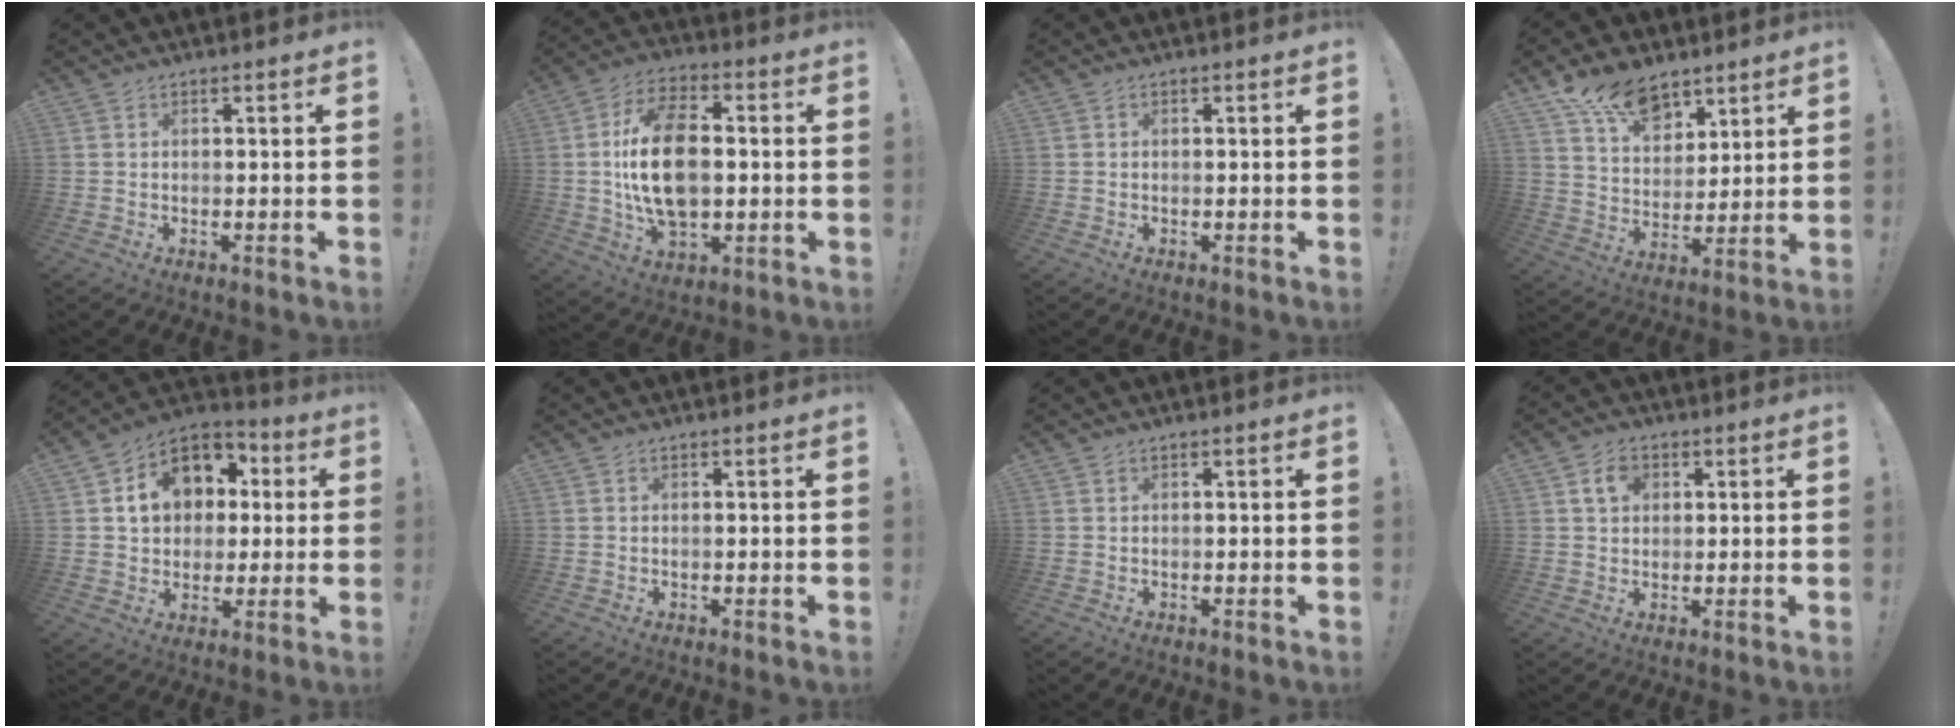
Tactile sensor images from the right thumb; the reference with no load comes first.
{"total": 18.1, "force": [0.1, 11.1, 14.3], "torque": [-0.265, 0.003, -0.005]}
{"total": 0.0}
{"total": 14.3, "force": [9.5, 8.6, 6.4], "torque": [-0.110, -0.053, 0.181]}
{"total": 14.5, "force": [3.8, 11.8, 7.6], "torque": [-0.112, -0.006, 0.079]}
{"total": 0.0}
{"total": 0.0}
{"total": 5.6, "force": [2.0, 4.2, 3.1], "torque": [-0.046, 0.004, 0.036]}